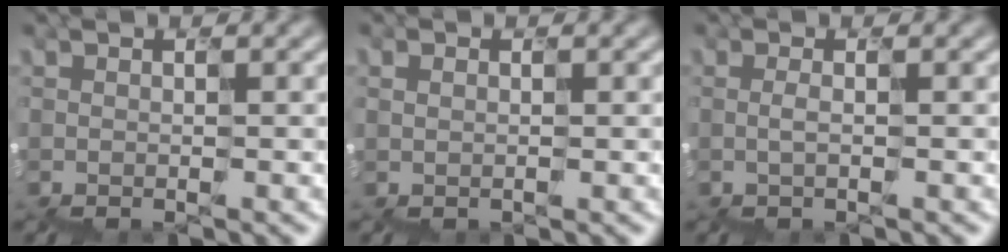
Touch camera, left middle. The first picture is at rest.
{"total": 1.0, "force": [0.2, -0.2, -0.9], "torque": [-0.001, 0.003, 0.006]}
{"total": 0.7, "force": [0.0, -0.4, -0.5], "torque": [-0.005, 0.000, -0.003]}